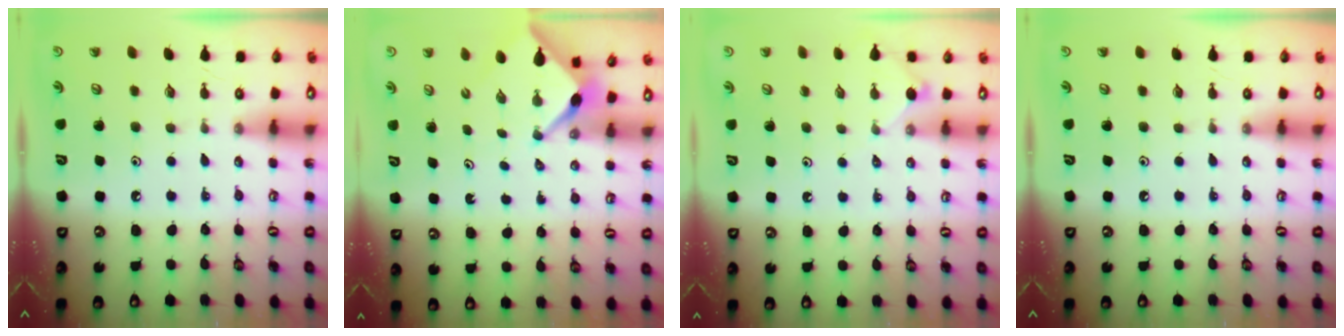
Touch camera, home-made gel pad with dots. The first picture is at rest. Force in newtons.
{"total": 2.5, "press": 2.5, "slide": 0.3}
{"total": 3.9, "press": 3.8, "slide": 0.6}
{"total": 0.0}